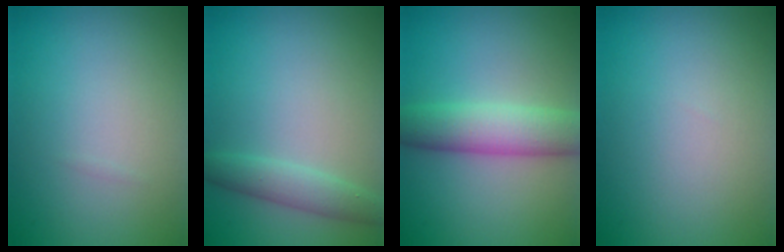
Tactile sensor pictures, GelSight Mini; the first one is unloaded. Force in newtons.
{"total": 1.9, "press": 1.9, "slide": 0.1}
{"total": 5.3, "press": 5.3, "slide": 0.2}
{"total": 0.0}